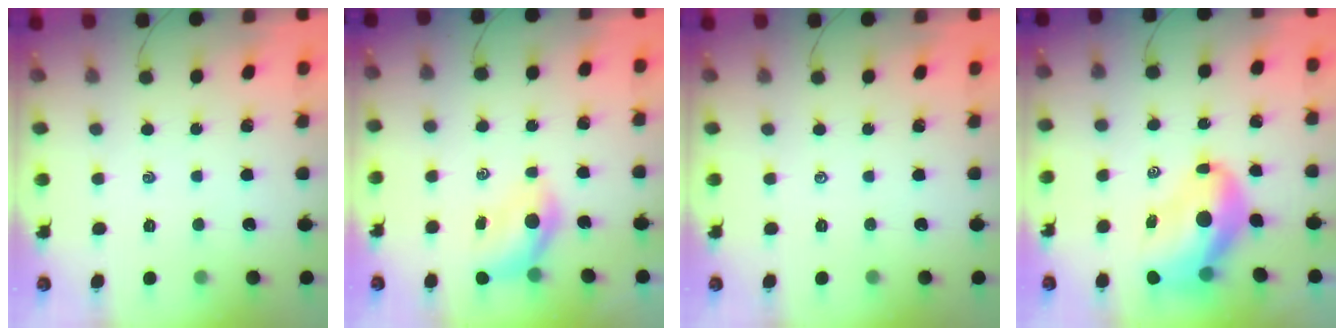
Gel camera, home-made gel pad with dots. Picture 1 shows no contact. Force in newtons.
{"total": 5.1, "press": 5.0, "slide": 1.2}
{"total": 0.0}
{"total": 11.9, "press": 11.5, "slide": 3.2}